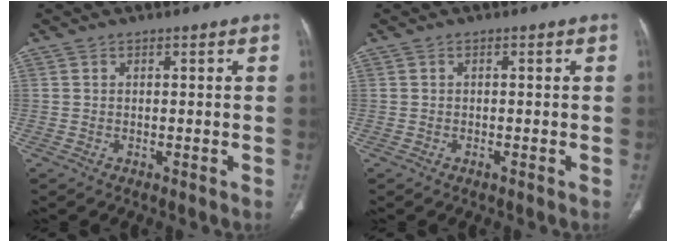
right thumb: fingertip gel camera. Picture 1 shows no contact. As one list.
[{"total": 0.6, "force": [-0.3, 0.2, 0.5], "torque": [-0.007, 0.000, -0.006]}]